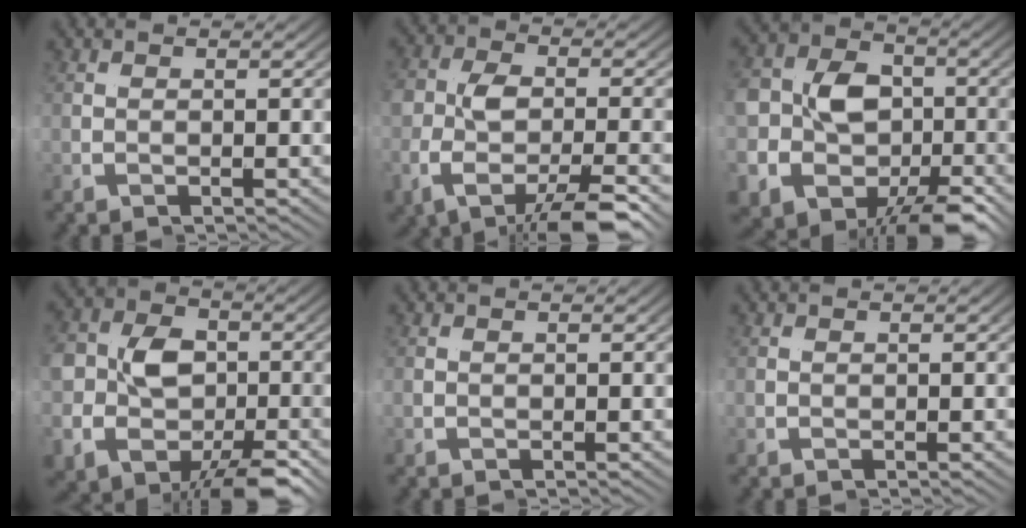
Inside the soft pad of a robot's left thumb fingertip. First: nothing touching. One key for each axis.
{"total": 4.0, "fx": -2.3, "fy": 0.3, "fz": 3.3, "tx": -0.072, "ty": 0.001, "tz": -0.039}
{"total": 15.4, "fx": -1.5, "fy": 11.2, "fz": 10.4, "tx": -0.174, "ty": -0.021, "tz": -0.022}
{"total": 10.6, "fx": -1.3, "fy": 7.5, "fz": 7.3, "tx": -0.133, "ty": -0.023, "tz": -0.014}
{"total": 0.0}
{"total": 0.0}